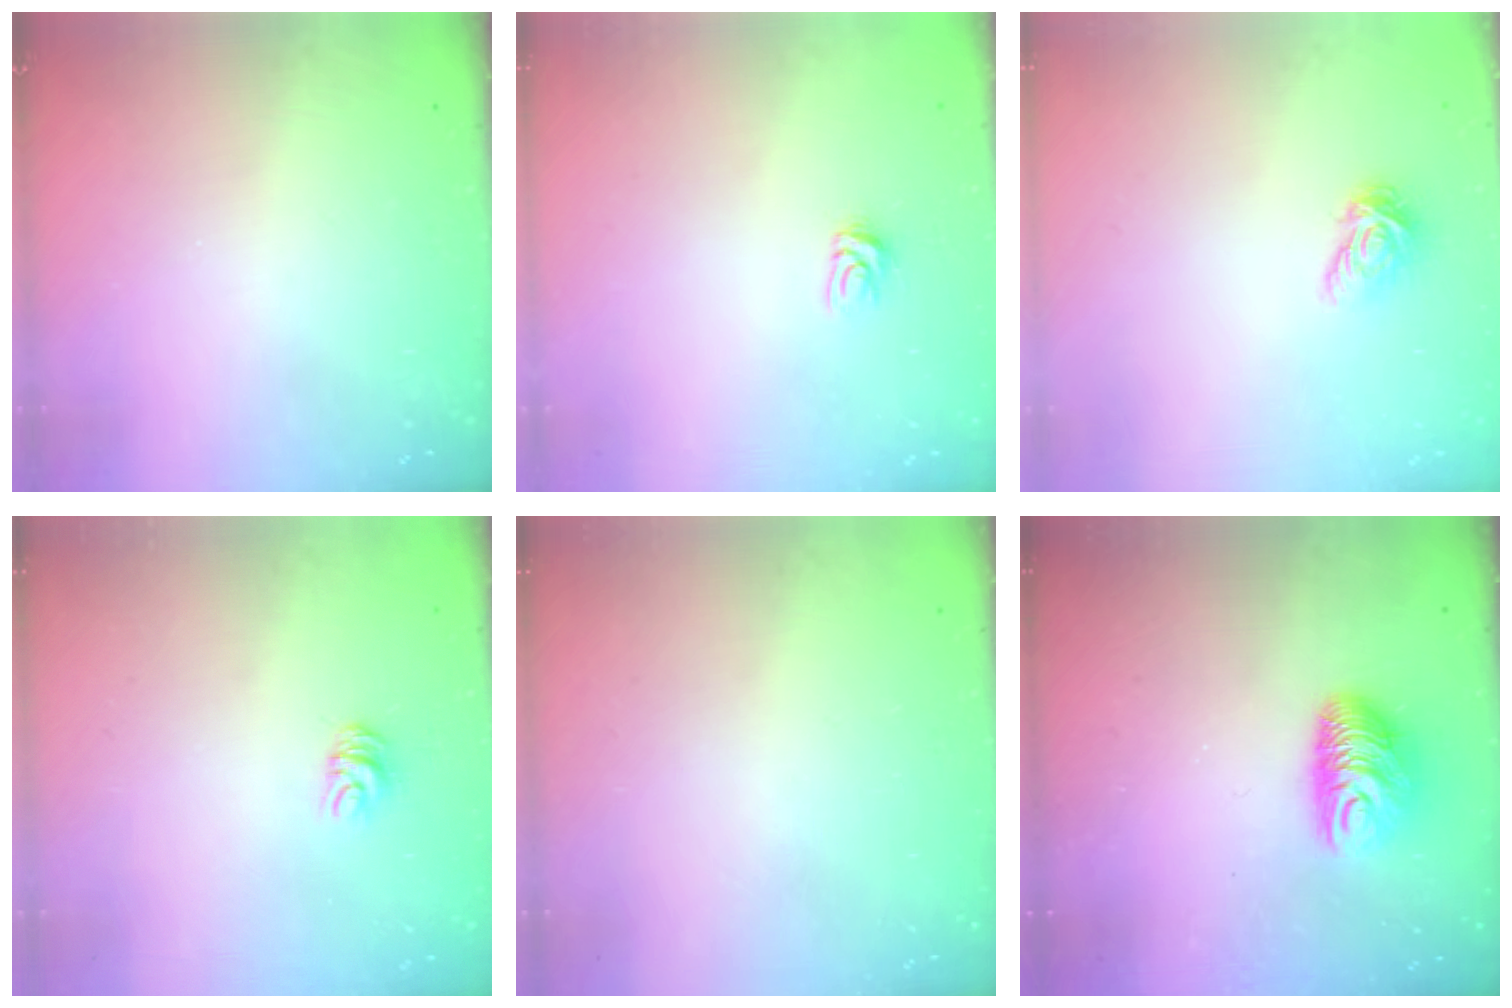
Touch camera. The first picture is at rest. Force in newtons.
{"total": 4.0, "press": 4.0, "slide": 0.2}
{"total": 4.7, "press": 4.7, "slide": 0.0}
{"total": 5.3, "press": 5.3, "slide": 0.4}
{"total": 0.0}
{"total": 9.5, "press": 9.5, "slide": 0.6}